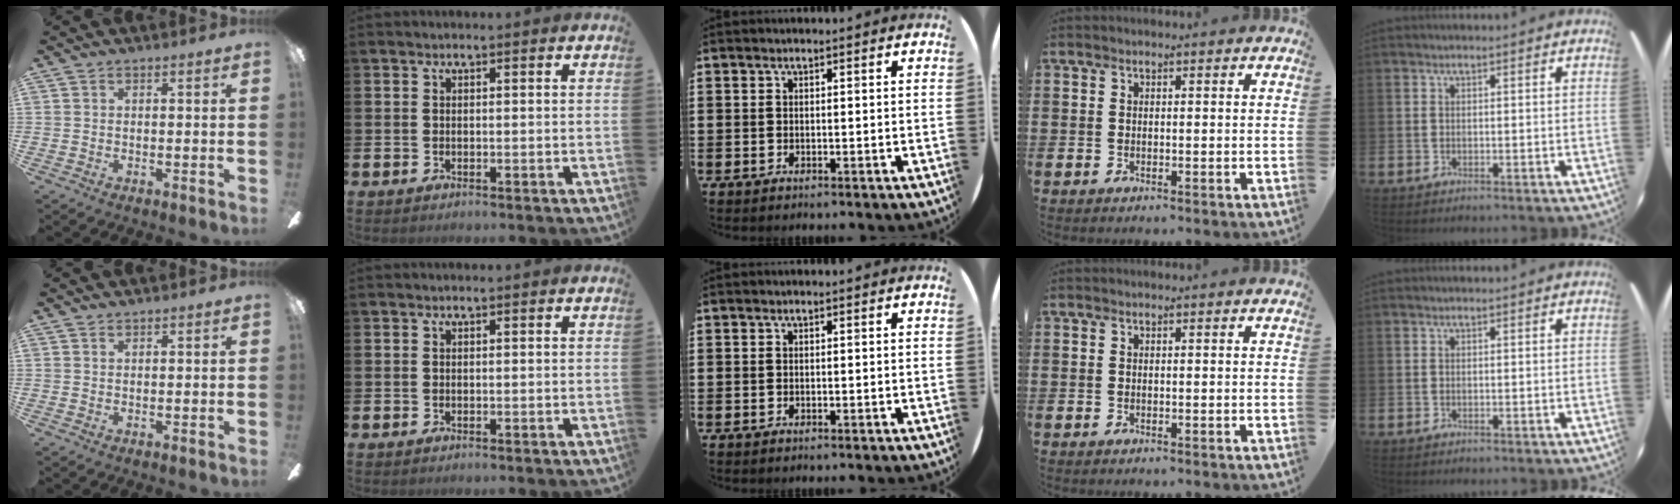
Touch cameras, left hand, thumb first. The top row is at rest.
{"thumb": {"total": 0.7, "force": [0.6, 0.3, 0.2], "torque": [-0.006, 0.001, 0.011]}}